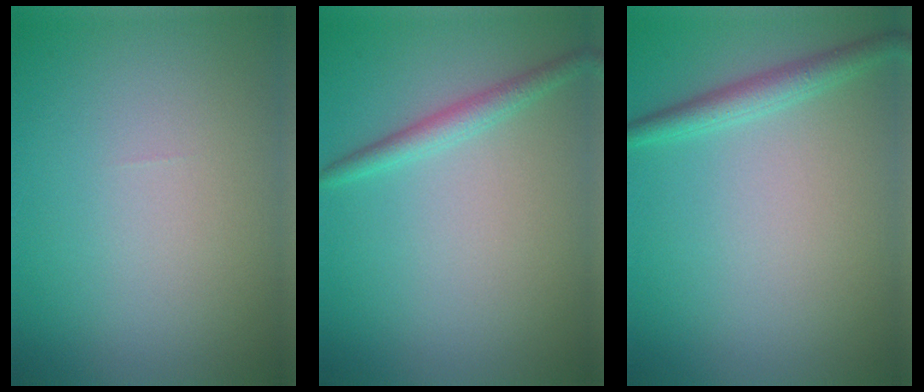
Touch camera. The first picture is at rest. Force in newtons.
{"total": 1.9, "press": 1.9, "slide": 0.2}
{"total": 2.2, "press": 2.2, "slide": 0.1}